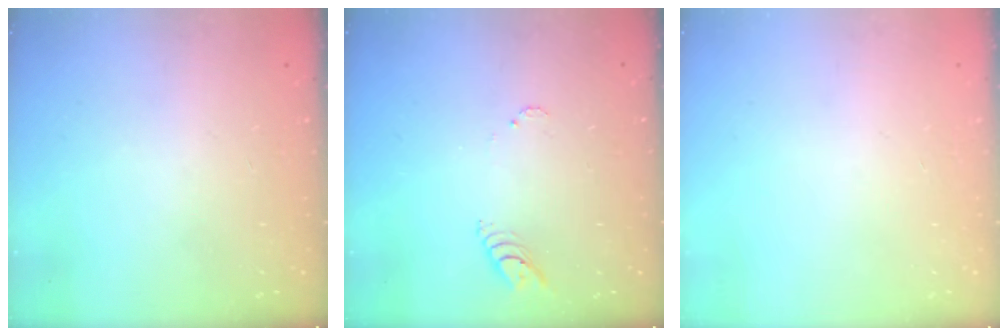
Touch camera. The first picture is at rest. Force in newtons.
{"total": 3.9, "press": 3.9, "slide": 0.2}
{"total": 0.0}